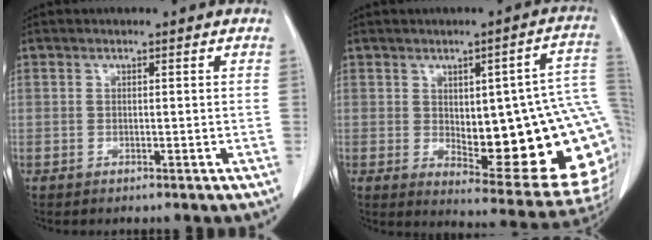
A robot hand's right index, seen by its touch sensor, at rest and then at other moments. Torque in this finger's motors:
{"motor_torque": [2.04, -0.10, 0.44, 0.08]}